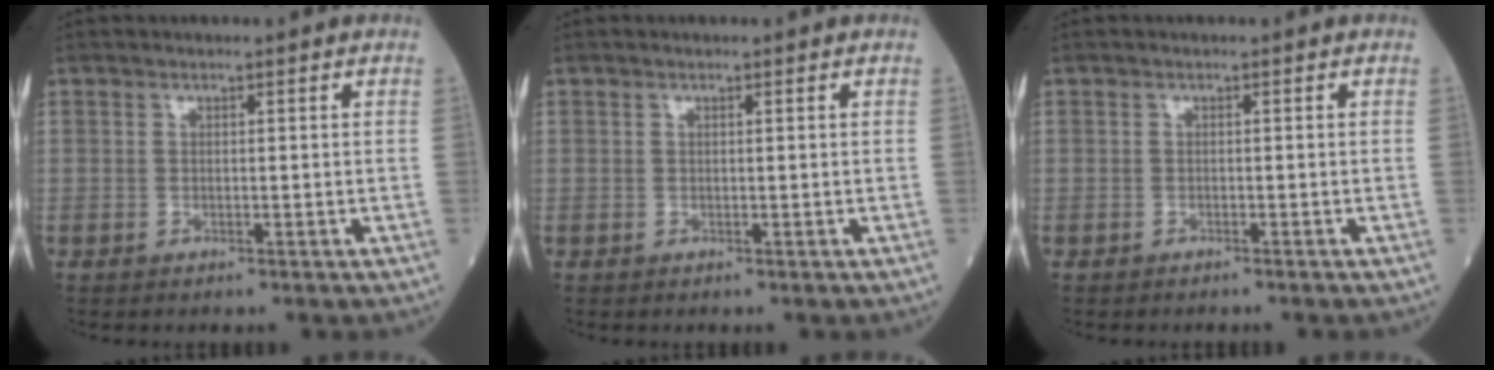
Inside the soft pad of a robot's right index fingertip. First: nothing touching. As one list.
[{"total": 0.0}, {"total": 1.1, "force": [-0.9, -0.1, 0.5], "torque": [-0.006, 0.001, -0.010]}]